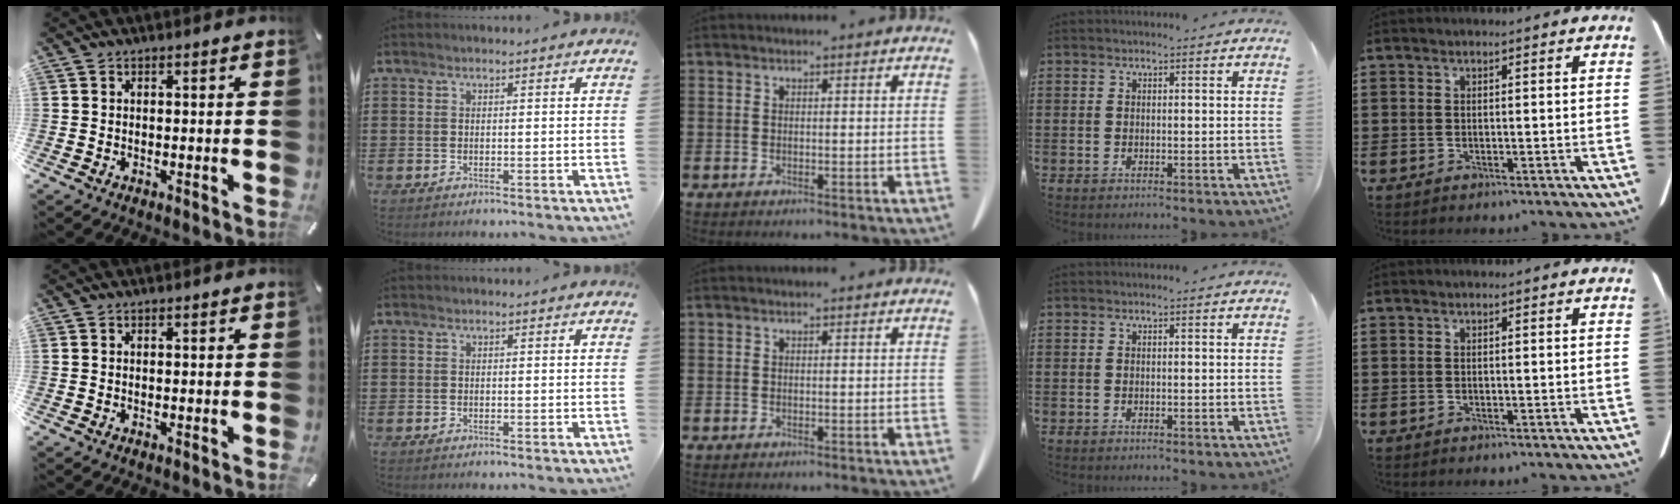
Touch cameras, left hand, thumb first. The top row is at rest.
{}